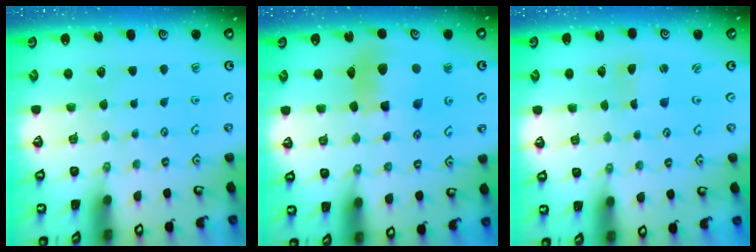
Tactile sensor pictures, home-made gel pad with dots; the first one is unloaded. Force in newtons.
{"total": 11.1, "press": 10.9, "slide": 1.6}
{"total": 1.1, "press": 1.1, "slide": 0.1}